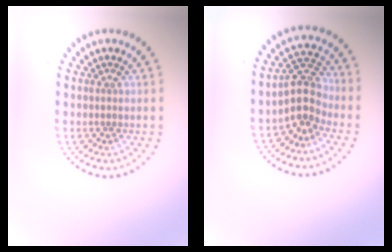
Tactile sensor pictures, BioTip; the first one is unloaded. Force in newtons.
{"total": 3.3, "press": 2.8, "slide": 1.6}